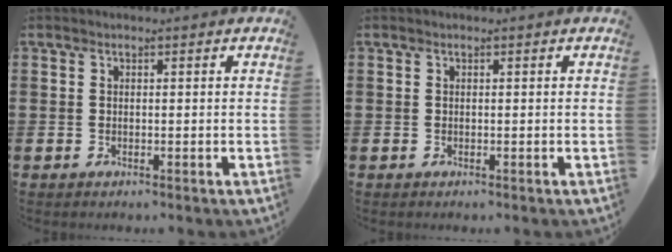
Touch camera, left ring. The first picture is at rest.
{"total": 0.0}